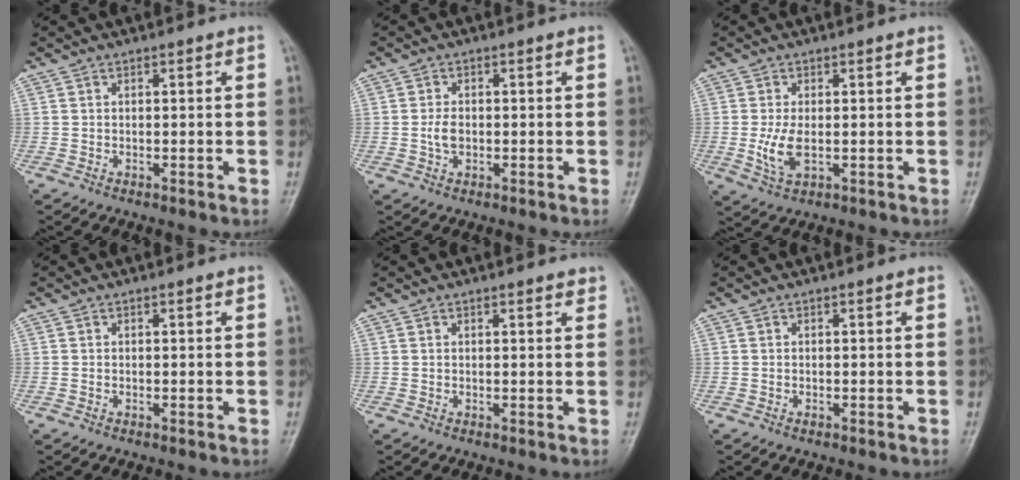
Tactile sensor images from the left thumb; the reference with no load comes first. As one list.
[{"total": 2.4, "force": [-0.3, 1.6, 1.7], "torque": [-0.031, 0.002, -0.007]}, {"total": 5.1, "force": [-0.4, 2.6, 4.4], "torque": [-0.088, -0.006, 0.001]}, {"total": 0.0}, {"total": 1.5, "force": [1.2, 0.4, 0.7], "torque": [-0.007, -0.004, 0.014]}, {"total": 0.0}]